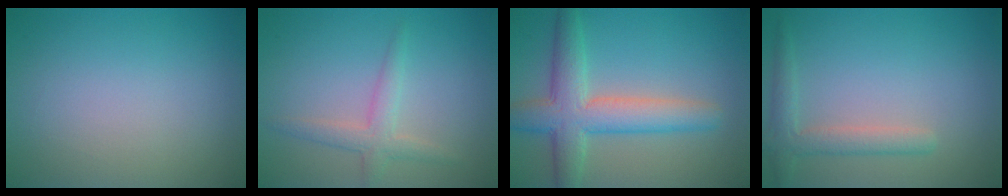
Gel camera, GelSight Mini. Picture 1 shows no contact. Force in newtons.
{"total": 2.4, "press": 2.4, "slide": 0.1}
{"total": 6.1, "press": 6.1, "slide": 0.3}
{"total": 2.6, "press": 2.5, "slide": 0.2}